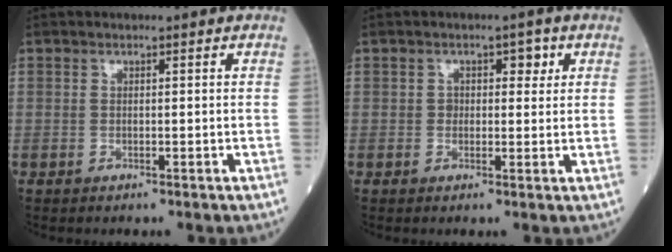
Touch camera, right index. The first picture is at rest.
{"total": 2.8, "force": [0.8, 1.9, 1.9], "torque": [-0.019, 0.011, 0.009]}